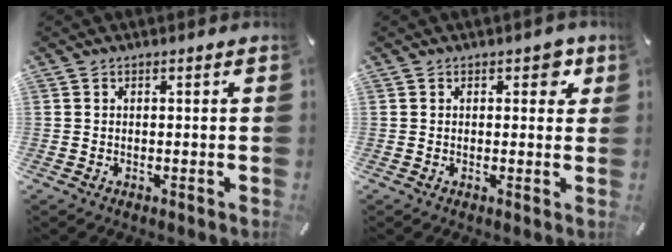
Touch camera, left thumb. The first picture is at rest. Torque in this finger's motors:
{"motor_torque": [0.50, 0.46, -0.15, 0.09, 0.01]}